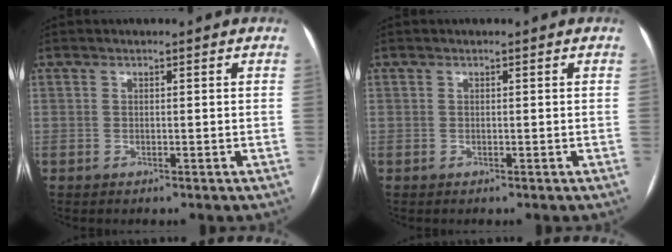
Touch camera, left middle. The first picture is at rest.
{"total": 0.0}